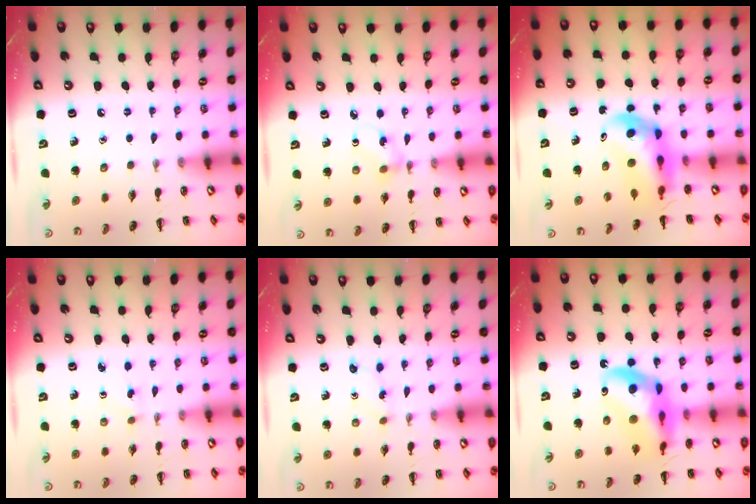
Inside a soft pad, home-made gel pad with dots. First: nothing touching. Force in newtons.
{"total": 2.9, "press": 2.9, "slide": 0.7}
{"total": 6.4, "press": 6.2, "slide": 1.5}
{"total": 1.5, "press": 1.3, "slide": 0.6}
{"total": 1.0, "press": 0.9, "slide": 0.4}
{"total": 16.2, "press": 15.7, "slide": 4.2}